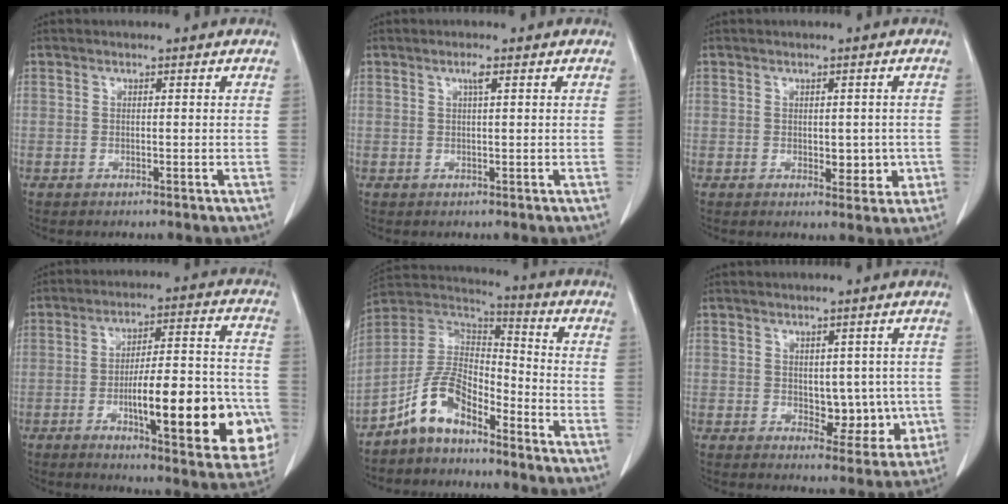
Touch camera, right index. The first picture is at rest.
{"total": 1.3, "force": [0.6, 0.0, 1.2], "torque": [-0.021, 0.001, 0.009]}
{"total": 4.2, "force": [-0.6, 2.3, 3.5], "torque": [-0.035, -0.001, 0.001]}
{"total": 21.6, "force": [-6.2, 4.7, 20.2], "torque": [-0.223, 0.014, -0.071]}
{"total": 9.8, "force": [-6.6, 4.2, 5.9], "torque": [-0.131, 0.025, -0.133]}
{"total": 6.7, "force": [-0.3, 4.1, 5.4], "torque": [-0.051, 0.000, 0.010]}